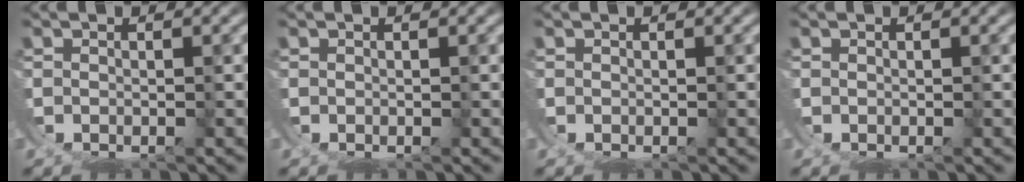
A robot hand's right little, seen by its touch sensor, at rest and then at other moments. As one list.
[{"total": 0.0}, {"total": 0.0}, {"total": 0.0}]